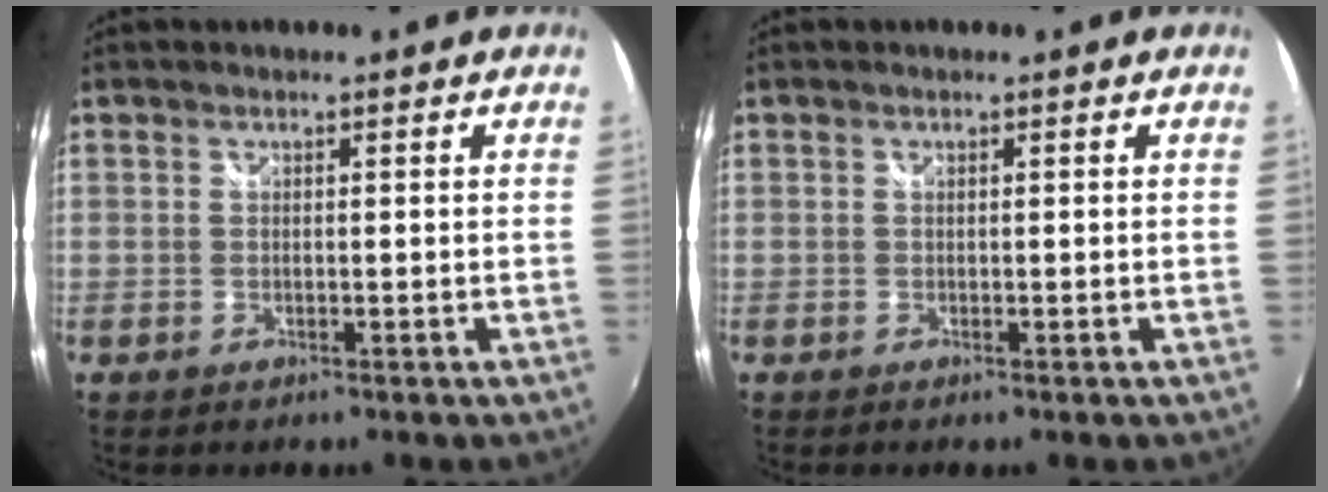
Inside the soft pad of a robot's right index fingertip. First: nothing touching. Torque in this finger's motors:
{"motor_torque": [0.03, -0.07, -0.02, 0.01]}